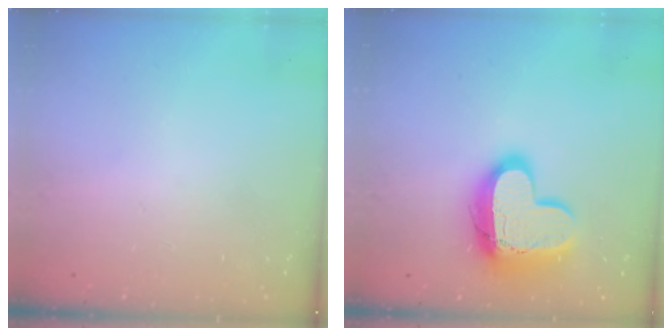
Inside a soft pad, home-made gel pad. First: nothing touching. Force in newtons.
{"total": 16.2, "press": 16.1, "slide": 1.3}